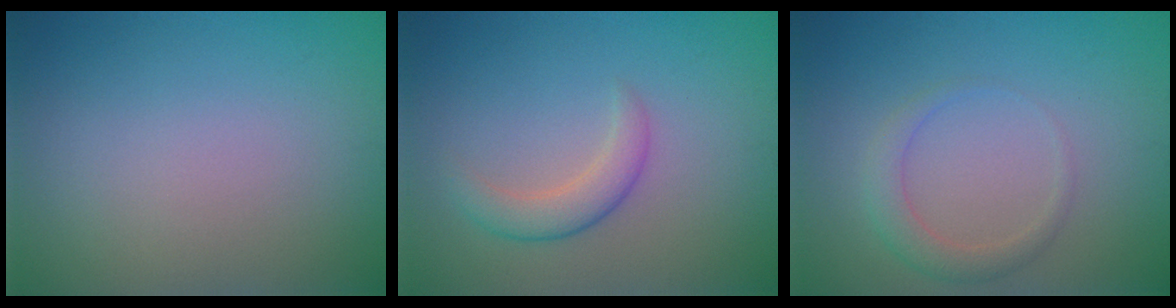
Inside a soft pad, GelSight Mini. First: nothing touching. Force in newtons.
{"total": 2.6, "press": 2.6, "slide": 0.1}
{"total": 2.1, "press": 2.1, "slide": 0.1}